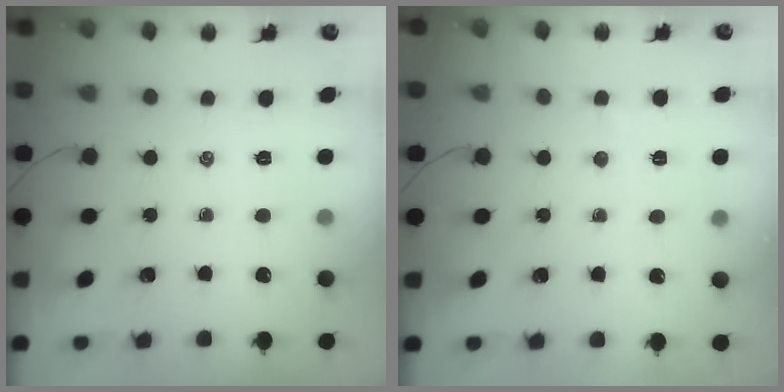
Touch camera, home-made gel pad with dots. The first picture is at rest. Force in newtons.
{"total": 3.1, "press": 2.9, "slide": 0.9}